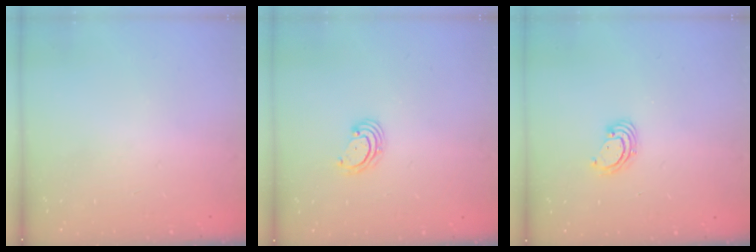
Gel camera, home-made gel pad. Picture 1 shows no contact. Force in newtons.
{"total": 3.3, "press": 3.3, "slide": 0.5}
{"total": 3.5, "press": 3.5, "slide": 0.2}